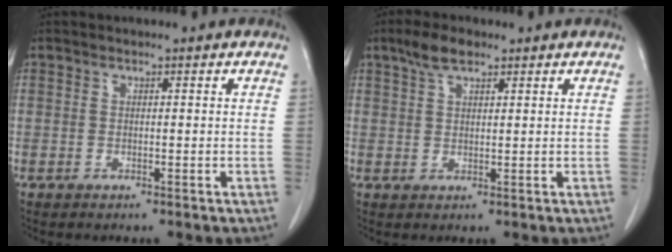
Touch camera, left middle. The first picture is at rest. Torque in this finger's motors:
{"motor_torque": [0.26, -0.19, -0.19, -0.03]}